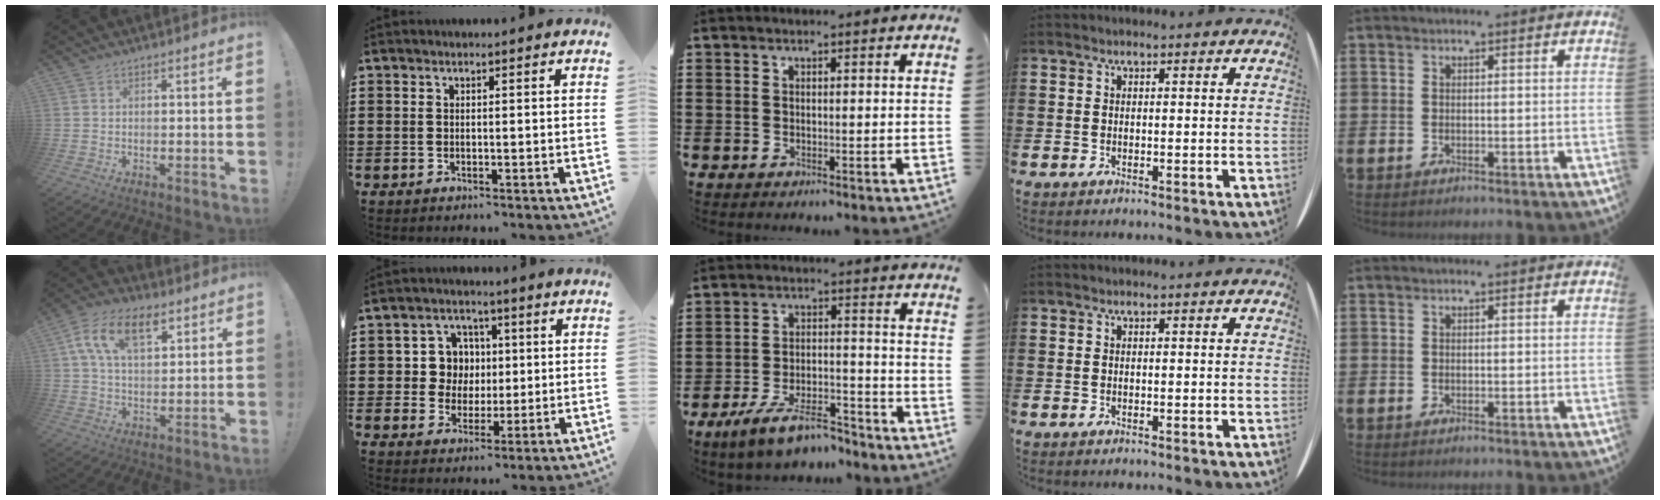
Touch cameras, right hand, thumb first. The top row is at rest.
{"thumb": {"total": 13.8, "force": [6.2, 7.8, 9.5], "torque": [-0.155, -0.005, 0.115]}, "index": {"total": 6.5, "force": [0.7, 6.1, 2.3], "torque": [-0.063, 0.019, 0.010]}, "middle": {"total": 9.3, "force": [-7.4, 2.4, 5.1], "torque": [-0.096, 0.017, -0.139]}}